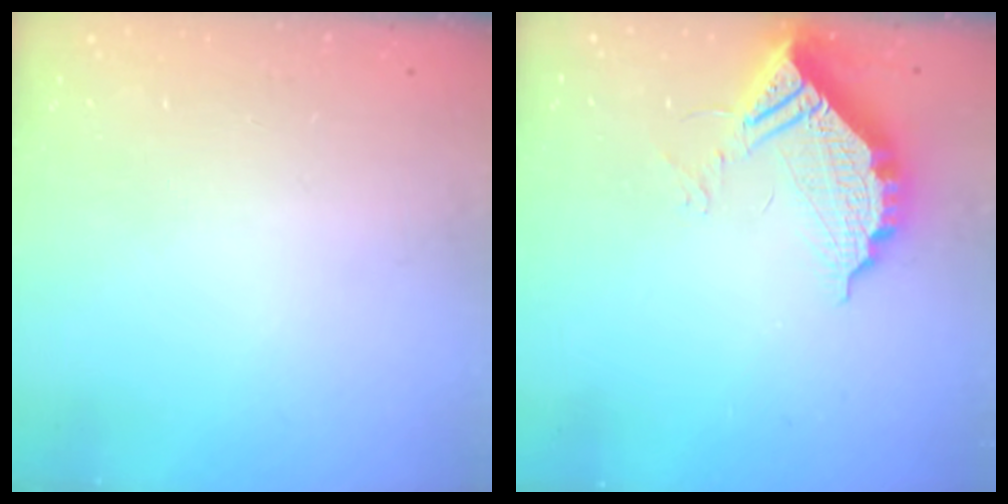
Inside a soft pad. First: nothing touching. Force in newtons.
{"total": 11.5, "press": 11.5, "slide": 1.1}